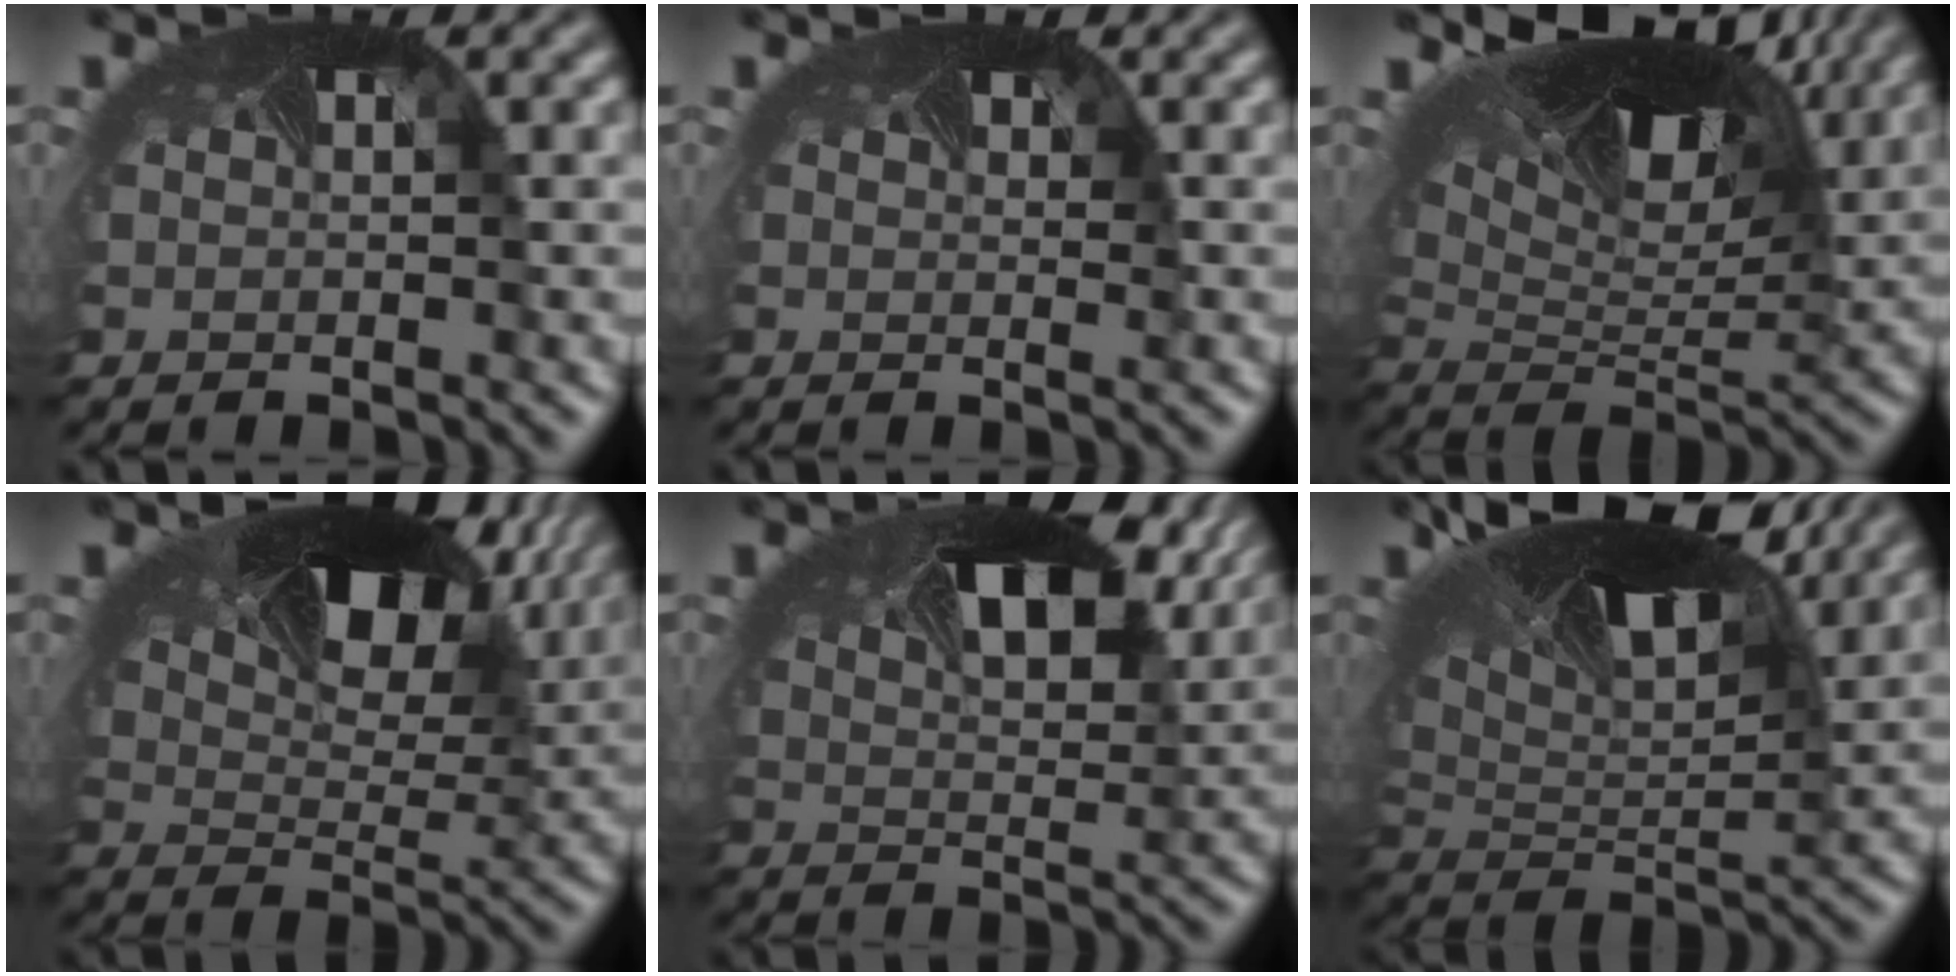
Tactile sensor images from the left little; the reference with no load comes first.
{"total": 0.6, "force": [0.5, 0.1, -0.2], "torque": [-0.002, -0.008, 0.007]}
{"total": 11.4, "force": [6.6, 5.7, 7.3], "torque": [-0.156, 0.003, 0.120]}
{"total": 10.0, "force": [5.7, 5.1, 6.5], "torque": [-0.121, 0.001, 0.094]}
{"total": 7.2, "force": [3.5, 3.6, 5.2], "torque": [-0.096, -0.006, 0.059]}
{"total": 11.2, "force": [5.9, 5.2, 7.9], "torque": [-0.158, -0.003, 0.107]}